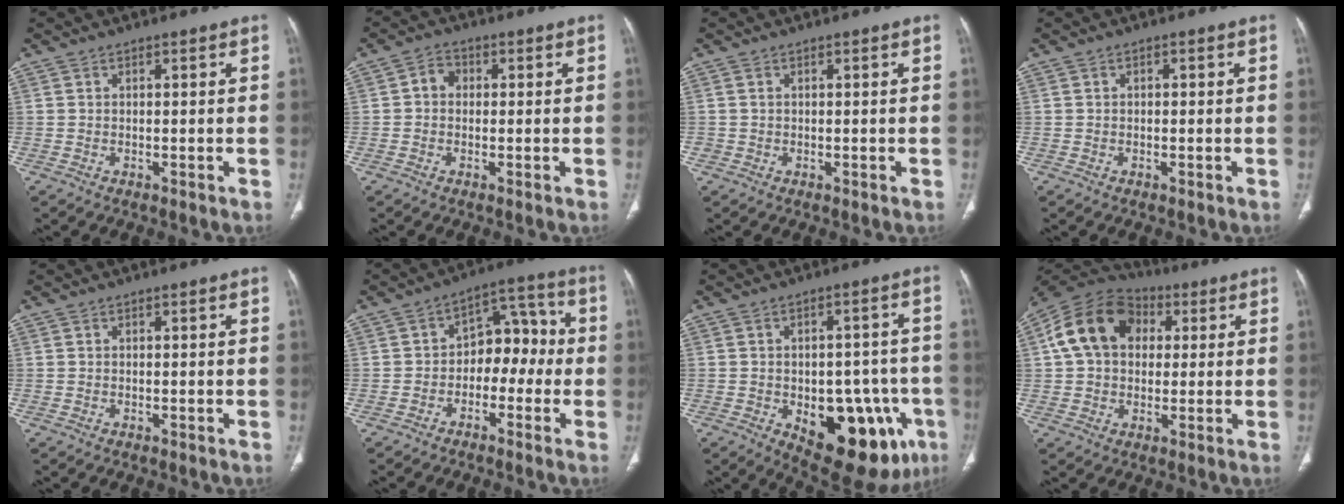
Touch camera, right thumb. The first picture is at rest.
{"total": 3.1, "force": [0.1, 2.6, 1.6], "torque": [-0.015, 0.013, -0.007]}
{"total": 0.5, "force": [0.0, 0.5, 0.1], "torque": [0.003, 0.003, 0.001]}
{"total": 0.6, "force": [0.0, 0.4, 0.4], "torque": [-0.004, 0.001, -0.002]}
{"total": 0.0}
{"total": 9.7, "force": [-1.8, 6.7, 6.8], "torque": [-0.053, 0.047, -0.042]}
{"total": 20.2, "force": [-6.9, 10.4, 15.9], "torque": [-0.154, 0.022, -0.069]}
{"total": 15.4, "force": [3.3, 11.5, 9.7], "torque": [-0.163, 0.025, 0.048]}